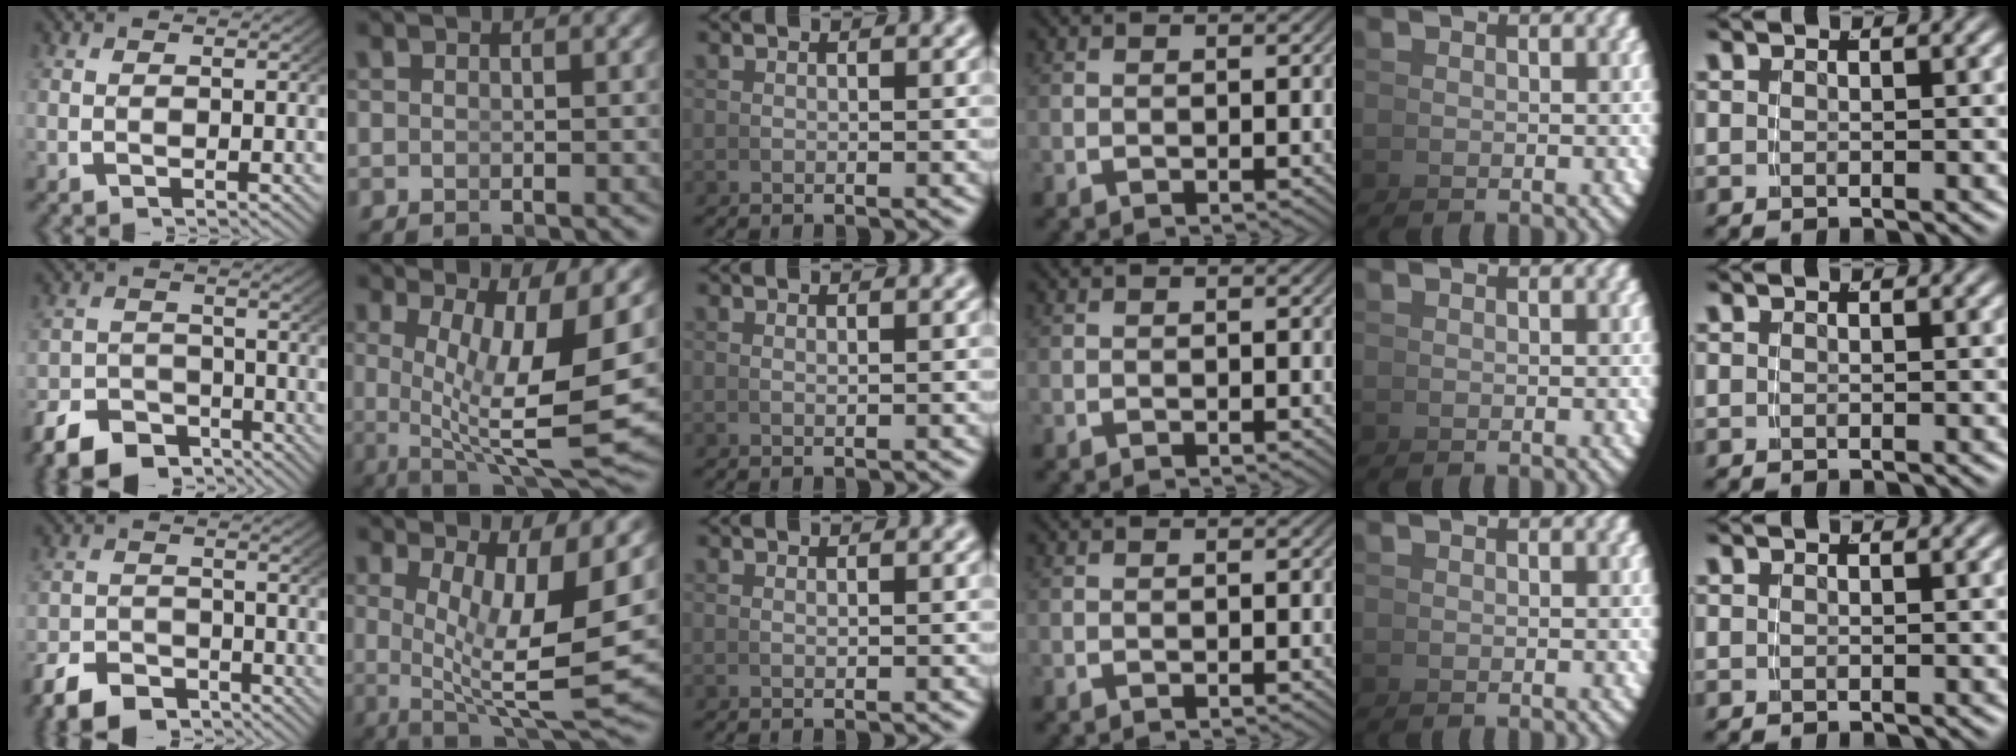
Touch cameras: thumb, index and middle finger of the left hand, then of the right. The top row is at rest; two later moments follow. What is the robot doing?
{"motion": "grasp_and_lifting", "object": "whiteboard"}